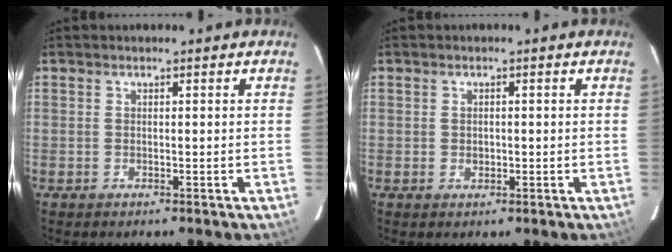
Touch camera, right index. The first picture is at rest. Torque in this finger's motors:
{"motor_torque": [-0.05, 0.02, -0.01, -0.01]}